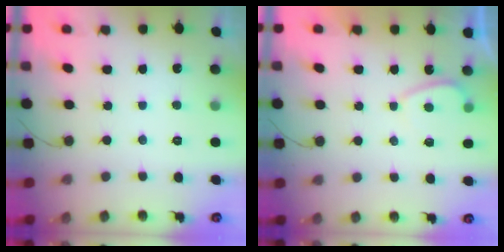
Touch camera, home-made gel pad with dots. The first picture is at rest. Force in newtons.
{"total": 1.2, "press": 1.0, "slide": 0.6}